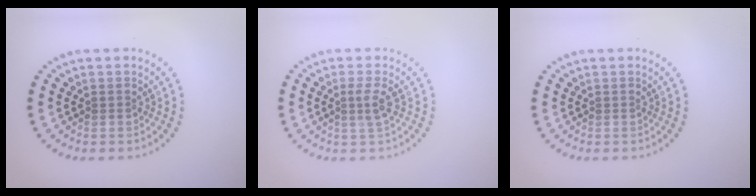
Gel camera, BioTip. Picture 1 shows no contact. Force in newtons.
{"total": 1.6, "press": 1.3, "slide": 1.0}
{"total": 0.0}